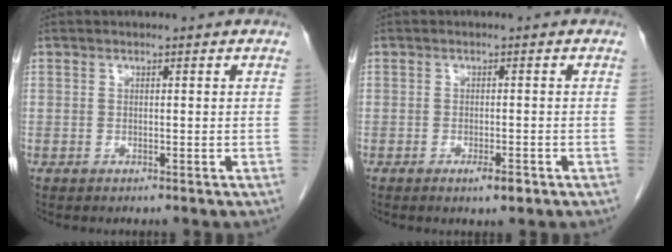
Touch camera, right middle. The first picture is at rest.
{"total": 2.1, "force": [-1.2, 0.4, 1.7], "torque": [-0.026, -0.001, -0.017]}